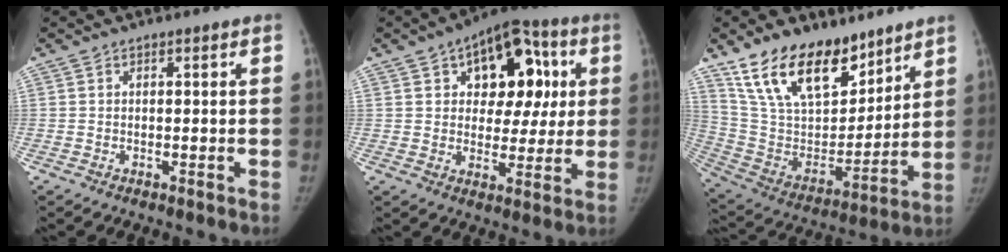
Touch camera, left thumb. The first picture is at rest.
{"total": 17.2, "force": [5.4, 10.8, 12.3], "torque": [-0.108, 0.013, 0.074]}
{"total": 21.5, "force": [14.8, 11.0, 11.2], "torque": [-0.158, -0.063, 0.274]}